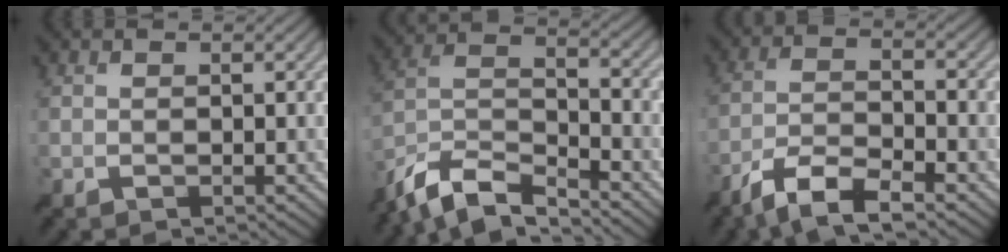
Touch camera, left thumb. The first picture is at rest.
{"total": 10.8, "force": [-8.7, 3.0, 5.7], "torque": [-0.125, 0.000, -0.176]}
{"total": 7.3, "force": [-5.2, 1.8, 4.7], "torque": [-0.097, 0.001, -0.107]}